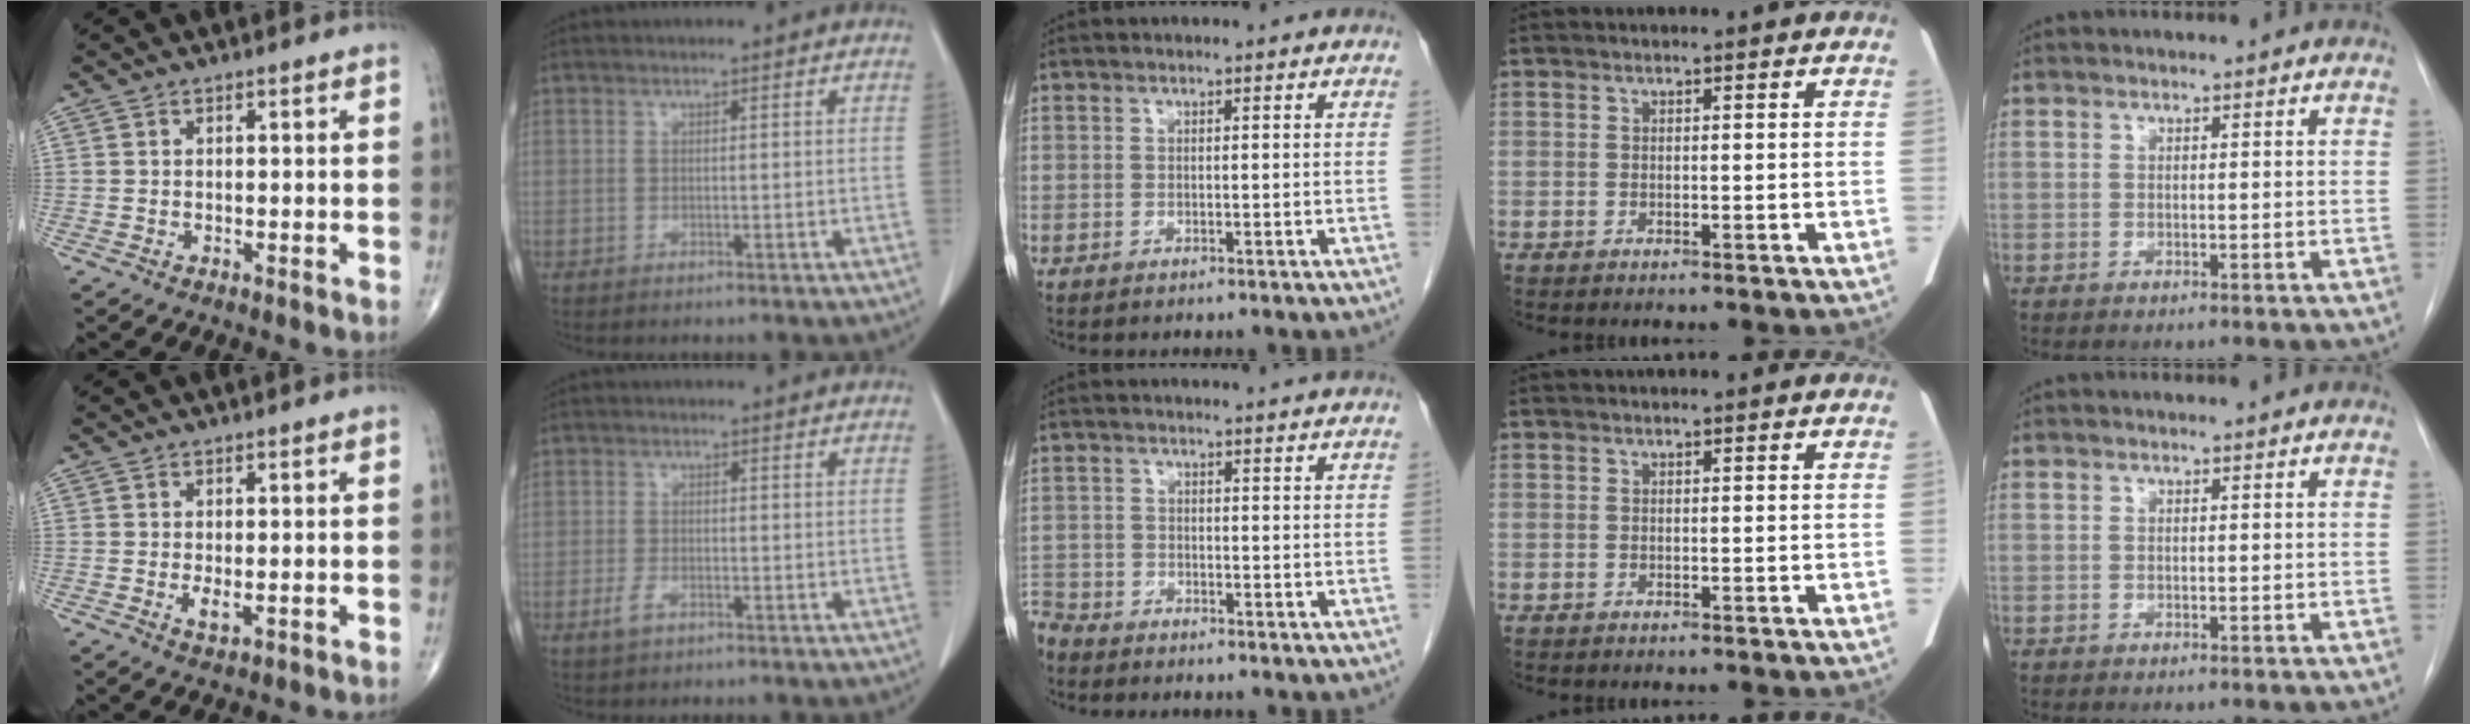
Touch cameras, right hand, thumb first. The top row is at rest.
{"thumb": {"total": 2.1, "force": [-0.3, 0.9, 1.9], "torque": [-0.036, -0.006, 0.000]}, "index": {"total": 2.2, "force": [-1.2, 1.0, 1.5], "torque": [-0.035, 0.000, -0.022]}, "middle": {"total": 3.1, "force": [-2.9, 0.9, 0.8], "torque": [-0.006, 0.001, -0.052]}}